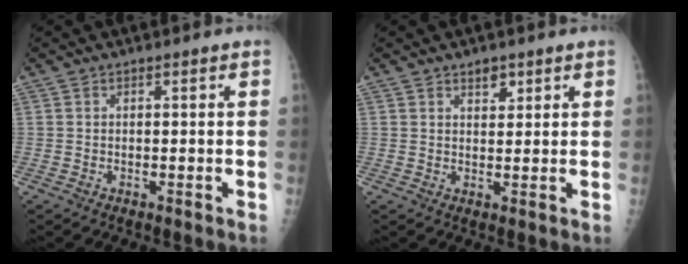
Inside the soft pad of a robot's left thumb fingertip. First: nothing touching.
{"total": 2.6, "force": [1.7, 1.4, 1.3], "torque": [-0.004, -0.010, 0.028]}